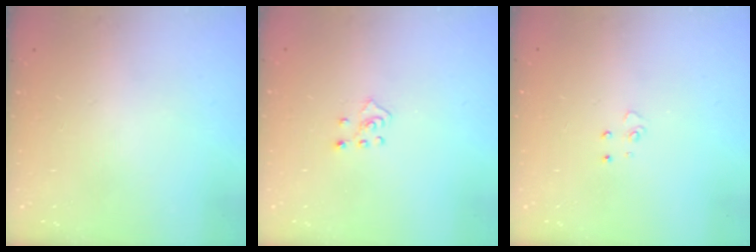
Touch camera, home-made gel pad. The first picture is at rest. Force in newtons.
{"total": 2.3, "press": 2.3, "slide": 0.5}
{"total": 3.6, "press": 3.6, "slide": 0.4}